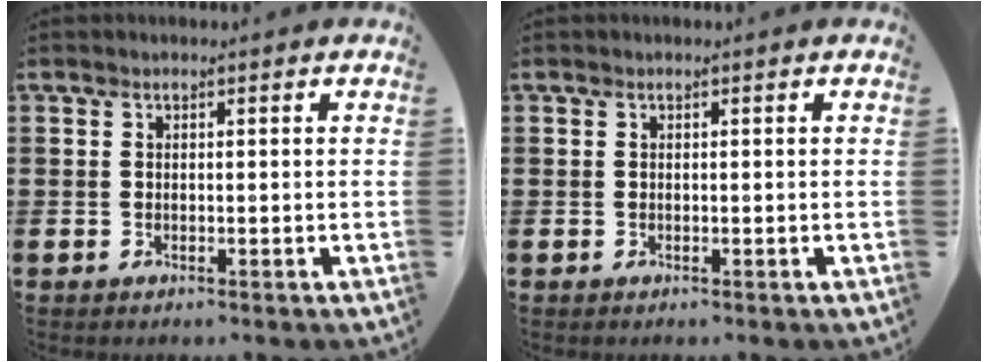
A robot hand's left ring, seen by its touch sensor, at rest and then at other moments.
{"total": 0.0}